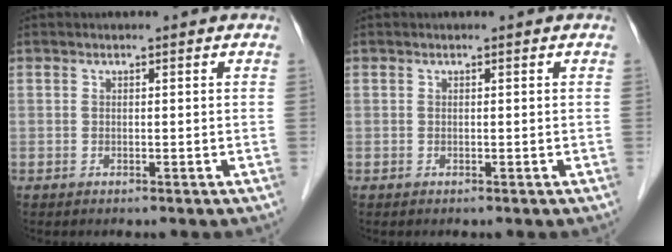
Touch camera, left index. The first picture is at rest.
{"total": 0.0}